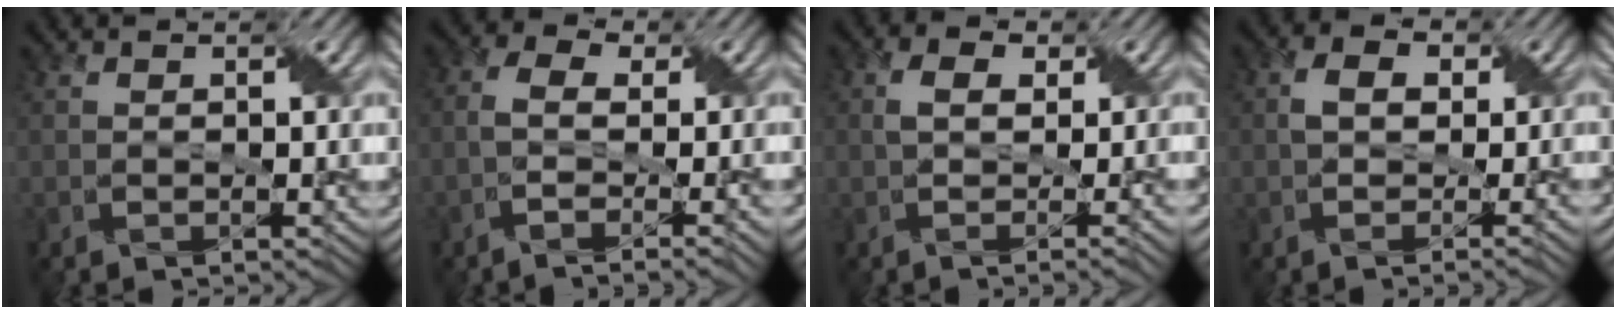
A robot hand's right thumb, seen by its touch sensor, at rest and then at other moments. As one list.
[{"total": 4.8, "force": [-1.7, 1.6, 4.2], "torque": [-0.082, 0.001, -0.040]}, {"total": 3.6, "force": [-0.1, 1.4, 3.3], "torque": [-0.050, 0.001, -0.005]}, {"total": 3.6, "force": [-0.5, 2.0, 3.0], "torque": [-0.050, 0.000, -0.011]}]